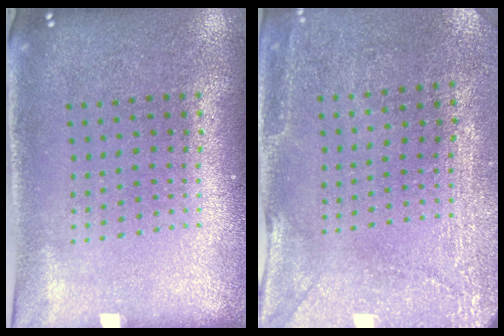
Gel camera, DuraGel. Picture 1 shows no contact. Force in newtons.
{"total": 3.0, "press": 2.7, "slide": 1.1}